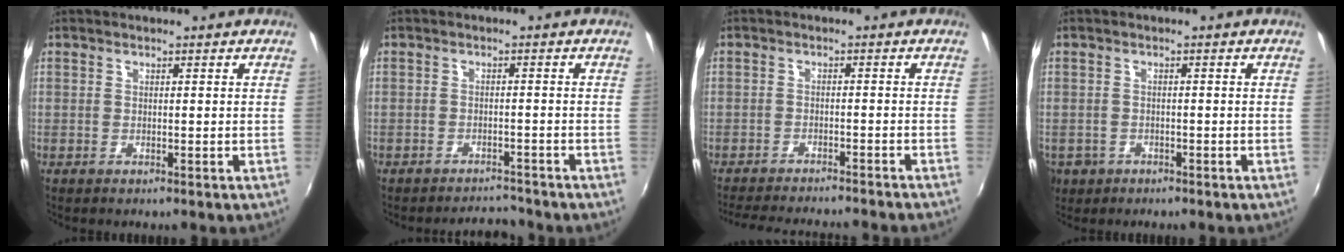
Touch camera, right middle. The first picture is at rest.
{"total": 4.5, "force": [-4.3, 1.1, 0.3], "torque": [-0.017, 0.005, -0.066]}
{"total": 12.3, "force": [-11.2, 0.9, 5.1], "torque": [-0.112, -0.011, -0.163]}
{"total": 5.9, "force": [-2.7, 4.7, 2.1], "torque": [-0.064, -0.008, -0.041]}